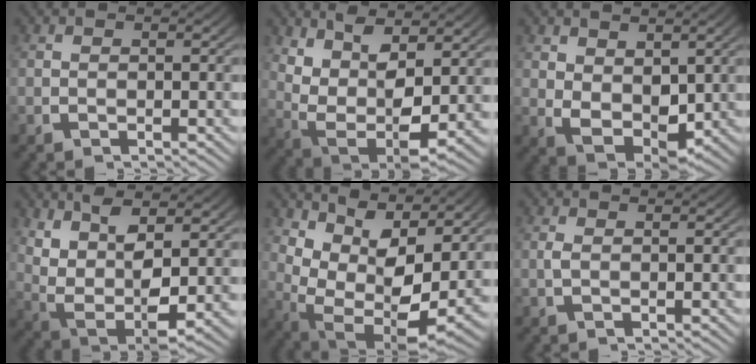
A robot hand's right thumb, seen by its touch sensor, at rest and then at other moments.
{"total": 12.2, "force": [-0.4, 8.0, 9.2], "torque": [-0.214, -0.074, 0.030]}
{"total": 6.2, "force": [0.0, 4.3, 4.6], "torque": [-0.097, -0.039, 0.021]}
{"total": 12.0, "force": [-0.4, 7.7, 9.2], "torque": [-0.213, -0.069, 0.030]}
{"total": 13.2, "force": [0.0, 8.2, 10.4], "torque": [-0.228, -0.077, 0.040]}
{"total": 0.6, "force": [0.0, 0.1, 0.6], "torque": [-0.018, -0.003, 0.003]}